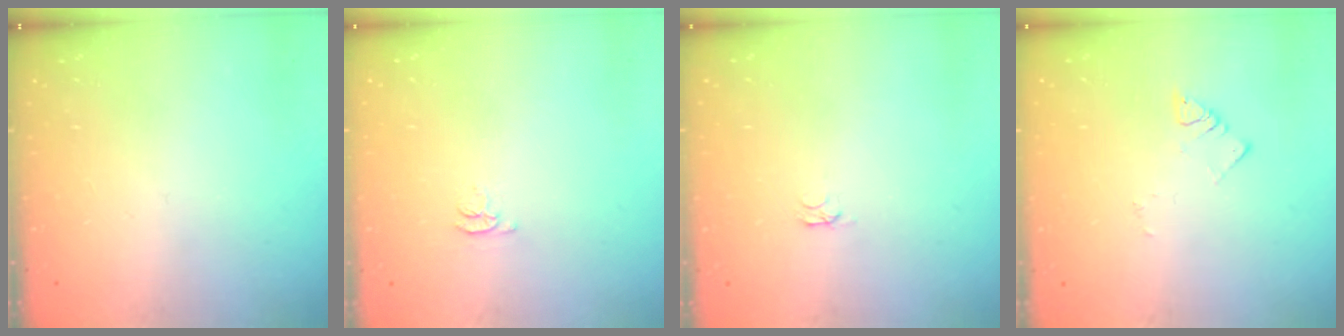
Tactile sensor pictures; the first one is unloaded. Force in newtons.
{"total": 2.8, "press": 2.8, "slide": 0.4}
{"total": 2.4, "press": 2.3, "slide": 0.4}
{"total": 2.6, "press": 2.5, "slide": 0.2}